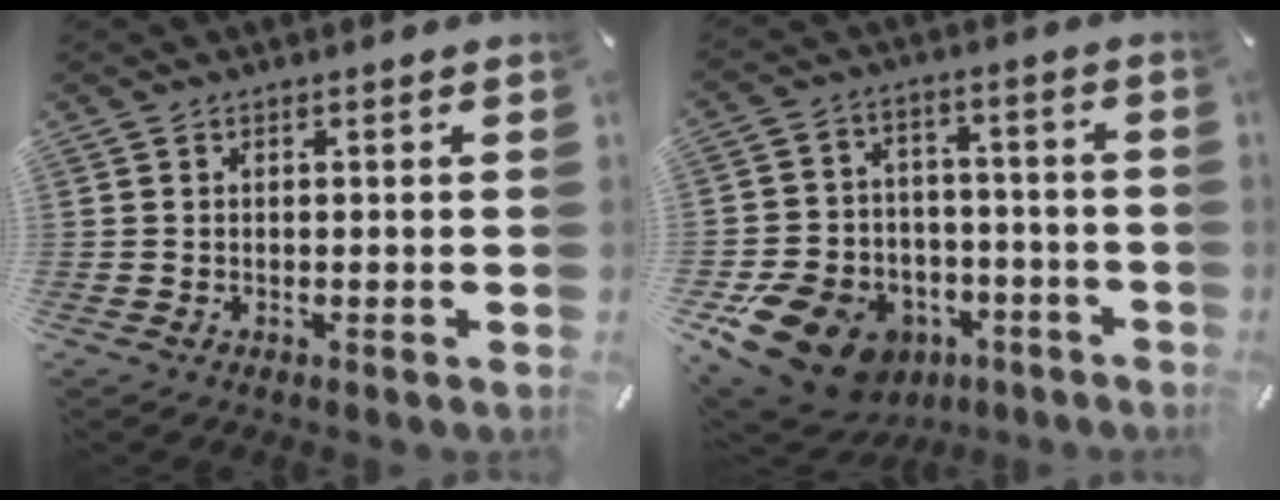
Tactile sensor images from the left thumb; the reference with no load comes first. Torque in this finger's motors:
{"motor_torque": [1.33, 3.30, 1.12, 0.90, 0.42]}